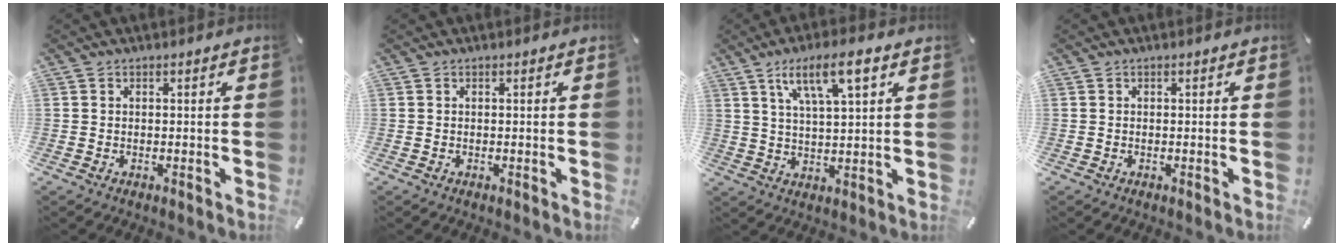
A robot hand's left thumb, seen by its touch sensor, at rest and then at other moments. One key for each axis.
{"total": 0.0}
{"total": 9.9, "fx": 5.7, "fy": 2.7, "fz": 7.7, "tx": -0.137, "ty": -0.010, "tz": 0.095}
{"total": 0.0}